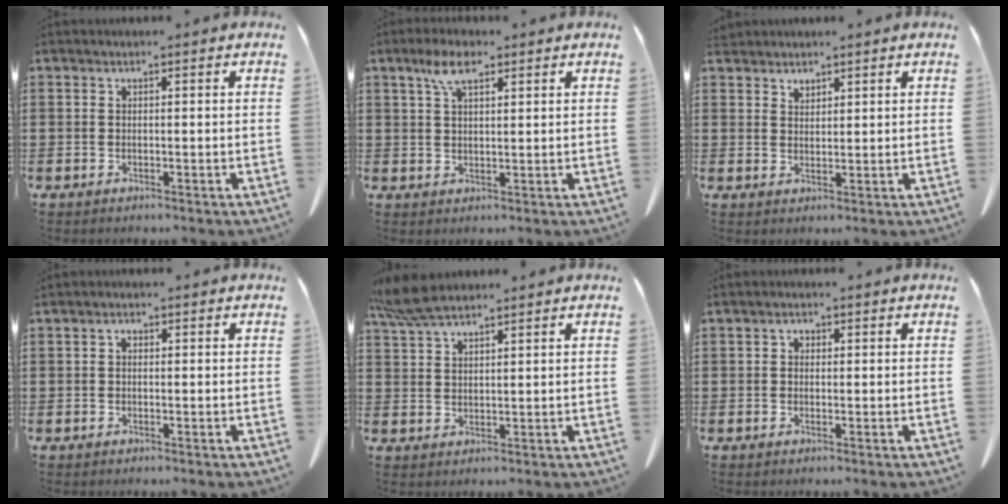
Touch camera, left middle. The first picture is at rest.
{"total": 5.3, "force": [3.0, 2.0, 3.9], "torque": [-0.085, 0.008, 0.052]}
{"total": 1.9, "force": [1.8, 0.5, 0.0], "torque": [-0.004, 0.001, 0.036]}
{"total": 0.7, "force": [0.0, 0.4, 0.6], "torque": [-0.011, 0.002, -0.001]}
{"total": 5.9, "force": [4.8, 1.3, 3.2], "torque": [-0.075, -0.003, 0.090]}
{"total": 1.0, "force": [0.1, 0.8, 0.6], "torque": [-0.014, 0.006, 0.001]}